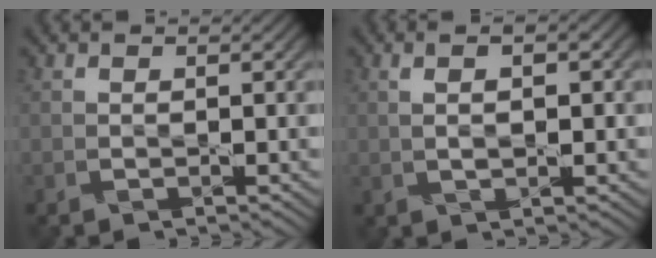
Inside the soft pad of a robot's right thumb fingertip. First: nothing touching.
{"total": 3.4, "force": [0.6, 1.0, 3.2], "torque": [-0.048, -0.004, 0.009]}